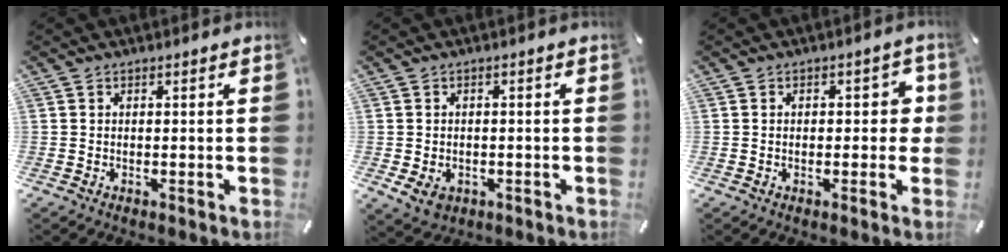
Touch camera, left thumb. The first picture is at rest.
{"total": 4.2, "force": [-1.6, 3.4, 2.0], "torque": [-0.034, 0.002, -0.030]}
{"total": 4.6, "force": [0.2, 2.7, 3.8], "torque": [-0.033, -0.002, -0.007]}